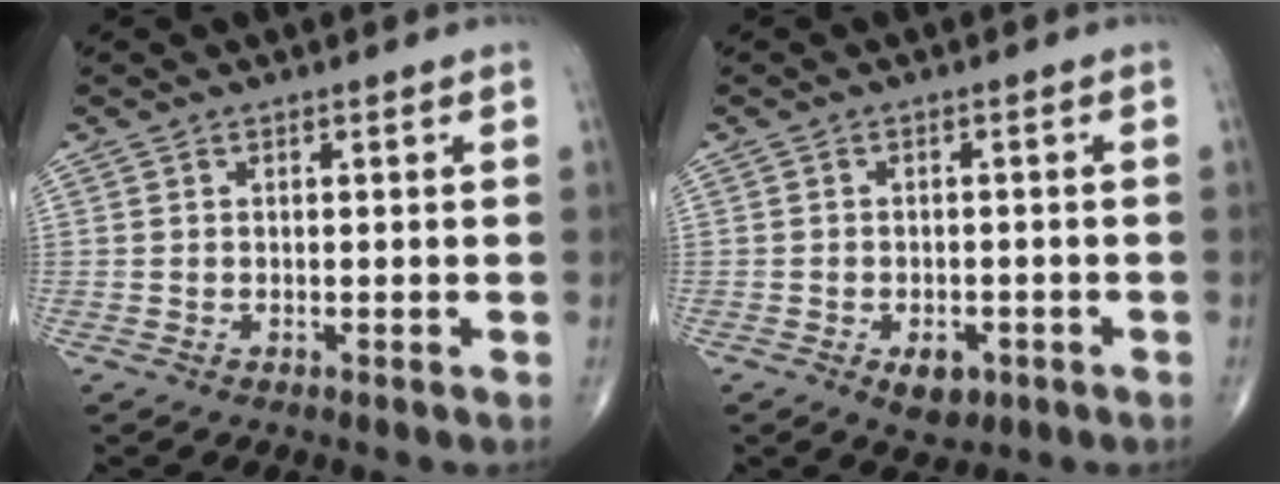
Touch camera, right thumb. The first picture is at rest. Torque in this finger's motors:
{"motor_torque": [1.30, 0.82, 0.29, -0.37, 0.02]}